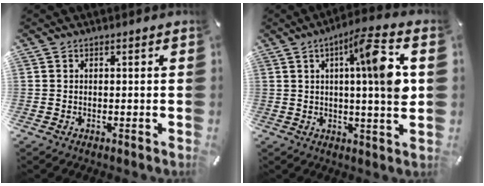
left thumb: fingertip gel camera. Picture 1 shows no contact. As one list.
[{"total": 13.4, "force": [3.1, 1.7, 12.9], "torque": [-0.195, -0.005, 0.041]}]